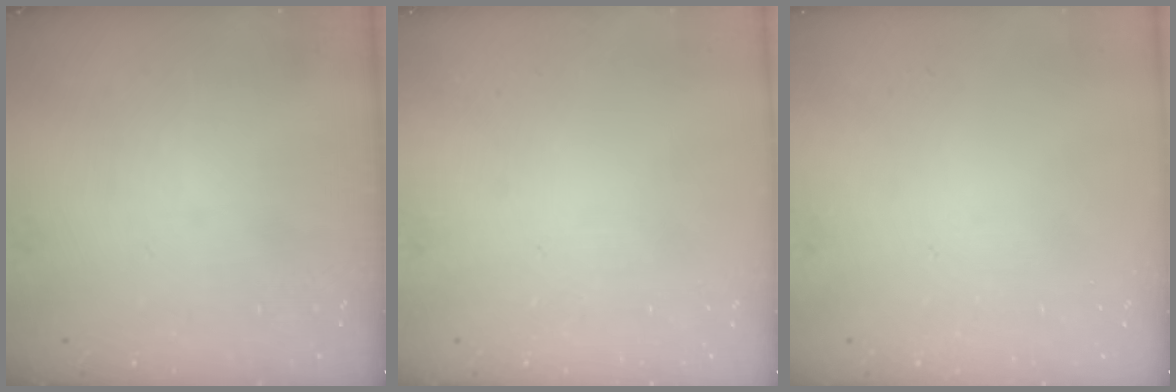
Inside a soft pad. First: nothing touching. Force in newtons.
{"total": 0.0}
{"total": 0.0}